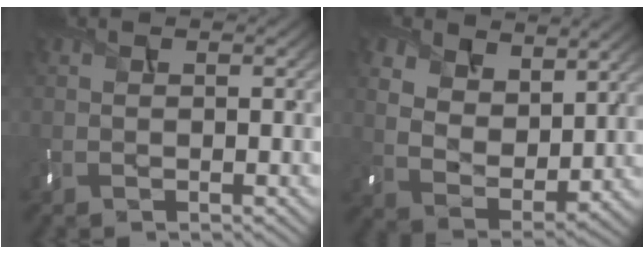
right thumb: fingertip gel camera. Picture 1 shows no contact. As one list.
[{"total": 10.1, "force": [6.7, 5.6, 5.1], "torque": [-0.136, -0.023, 0.121]}]